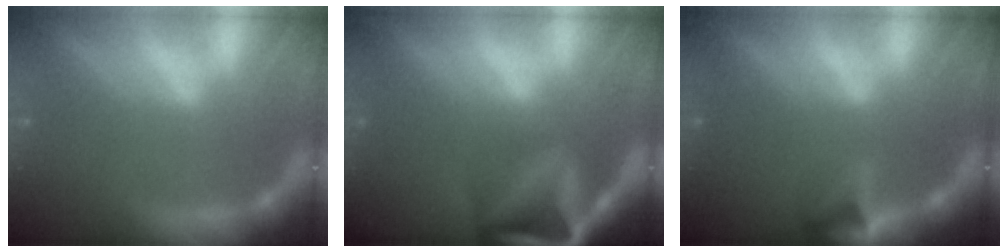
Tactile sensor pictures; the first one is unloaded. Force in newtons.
{"total": 9.0}
{"total": 2.9}